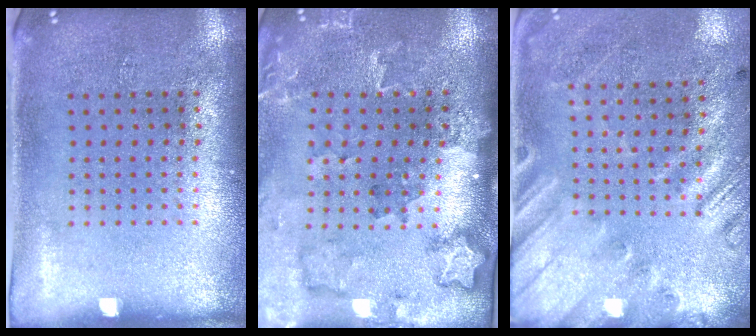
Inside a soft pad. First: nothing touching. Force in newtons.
{"total": 1.8, "press": 1.7, "slide": 0.4}
{"total": 2.6, "press": 1.9, "slide": 1.8}